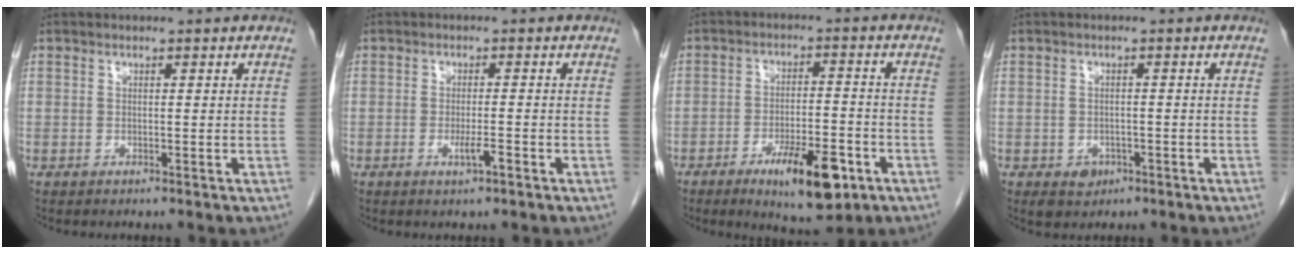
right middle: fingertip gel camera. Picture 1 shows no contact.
{"total": 2.3, "force": [-1.1, 0.2, 2.0], "torque": [-0.034, -0.002, -0.018]}
{"total": 10.4, "force": [-5.4, 2.8, 8.4], "torque": [-0.131, -0.009, -0.077]}
{"total": 3.0, "force": [-1.4, 2.4, 1.2], "torque": [-0.016, 0.002, -0.011]}